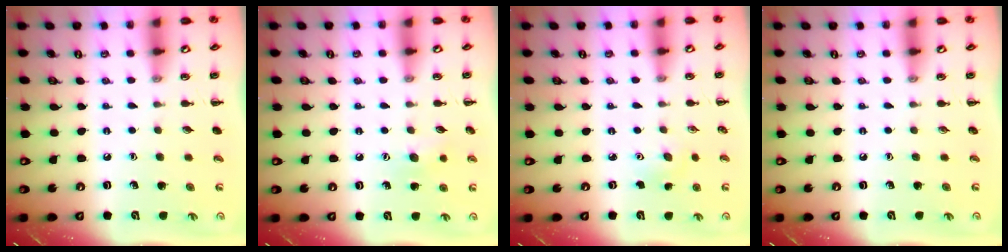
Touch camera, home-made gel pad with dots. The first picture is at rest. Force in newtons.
{"total": 7.7, "press": 7.5, "slide": 1.8}
{"total": 3.9, "press": 3.7, "slide": 1.1}
{"total": 0.0}